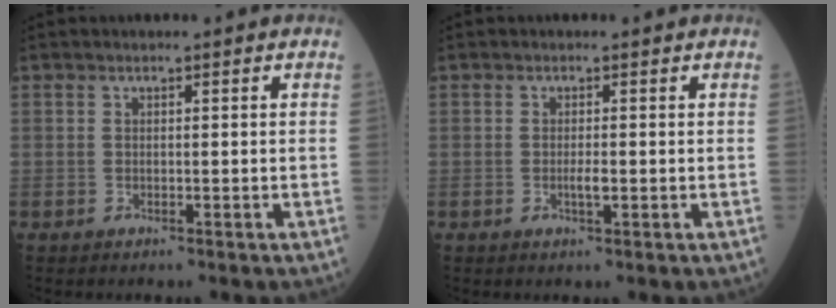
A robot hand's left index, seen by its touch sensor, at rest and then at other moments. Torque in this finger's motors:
{"motor_torque": [0.44, 0.25, 0.02, 0.01]}